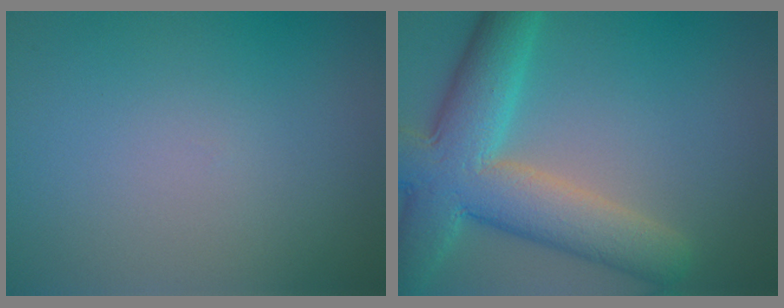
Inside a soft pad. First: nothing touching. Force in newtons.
{"total": 9.5, "press": 9.5, "slide": 0.7}